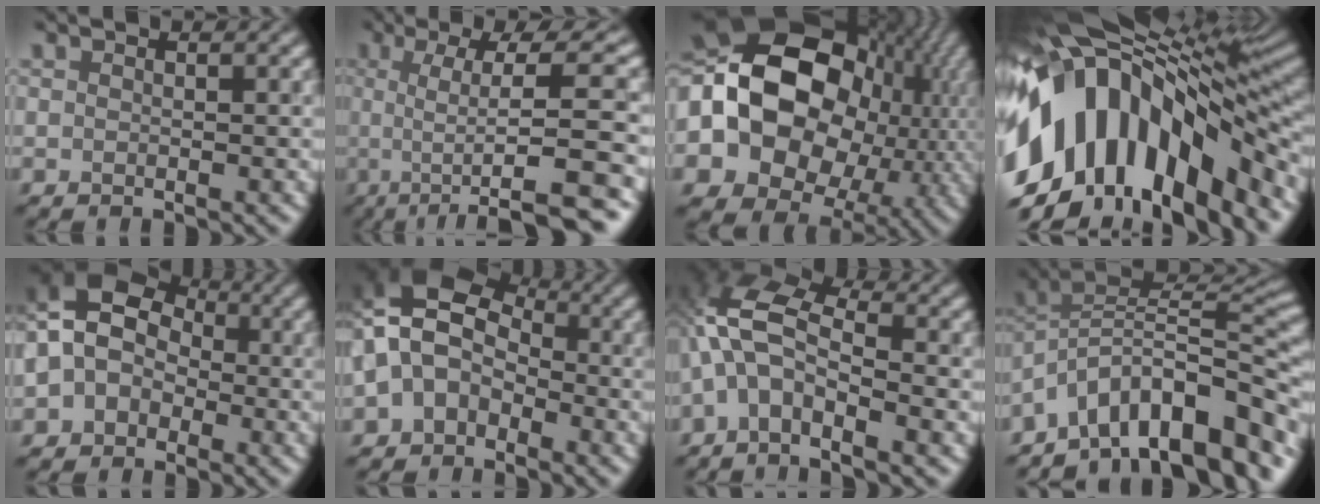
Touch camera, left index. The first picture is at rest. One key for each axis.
{"total": 10.8, "fx": -0.7, "fy": 2.7, "fz": 10.4, "tx": -0.131, "ty": 0.022, "tz": -0.003}
{"total": 21.2, "fx": 0.9, "fy": 17.0, "fz": 12.6, "tx": -0.258, "ty": 0.013, "tz": 0.019}
{"total": 15.7, "fx": -4.6, "fy": 9.0, "fz": 12.0, "tx": -0.218, "ty": 0.021, "tz": -0.075}
{"total": 9.4, "fx": 0.1, "fy": 8.2, "fz": 4.7, "tx": -0.103, "ty": 0.050, "tz": -0.032}
{"total": 8.2, "fx": -1.3, "fy": 6.6, "fz": 4.7, "tx": -0.073, "ty": 0.025, "tz": -0.037}
{"total": 7.4, "fx": -1.6, "fy": 3.6, "fz": 6.2, "tx": -0.133, "ty": 0.032, "tz": -0.034}
{"total": 12.5, "fx": -6.7, "fy": 5.6, "fz": 9.0, "tx": -0.145, "ty": 0.037, "tz": -0.103}